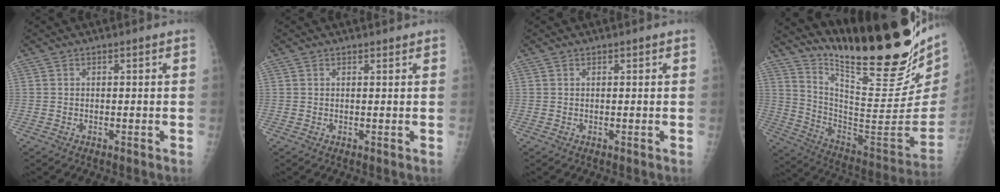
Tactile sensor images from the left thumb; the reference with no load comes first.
{"total": 0.7, "force": [0.7, 0.2, 0.0], "torque": [0.002, -0.002, 0.011]}
{"total": 0.0}
{"total": 32.3, "force": [23.3, 6.8, 21.3], "torque": [-0.303, -0.133, 0.354]}